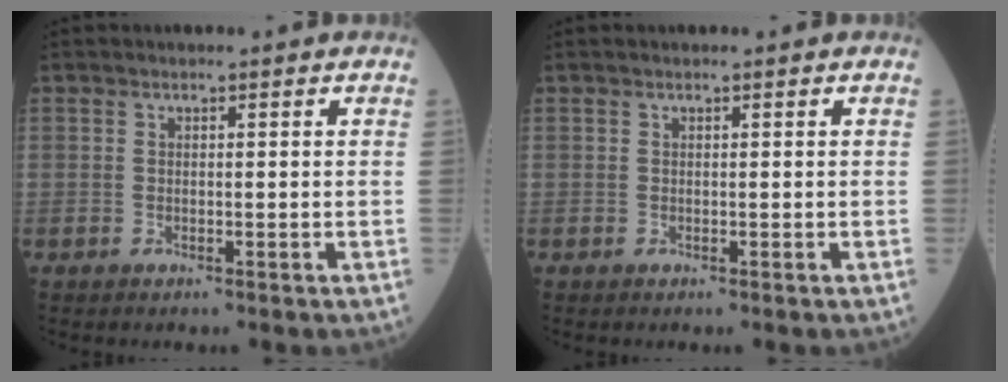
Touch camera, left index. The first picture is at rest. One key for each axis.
{"total": 0.0}